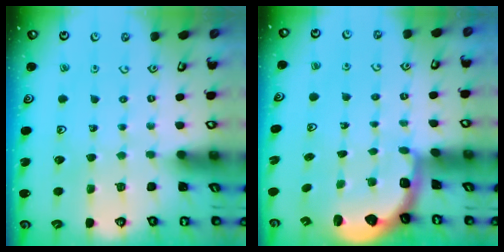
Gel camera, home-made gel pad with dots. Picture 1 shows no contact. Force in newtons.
{"total": 2.6, "press": 2.1, "slide": 1.7}